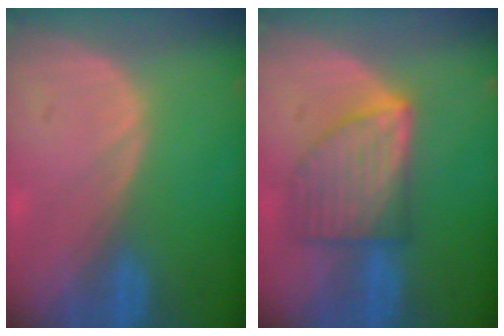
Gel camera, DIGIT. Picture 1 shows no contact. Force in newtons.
{"total": 7.6, "press": 7.6, "slide": 0.3}